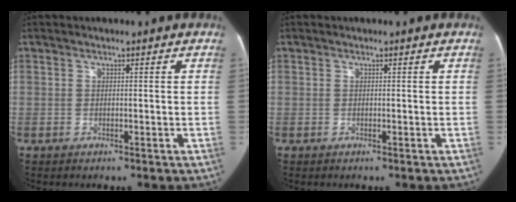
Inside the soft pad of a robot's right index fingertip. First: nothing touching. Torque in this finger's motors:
{"motor_torque": [0.00, 0.00, 0.00, 0.00]}